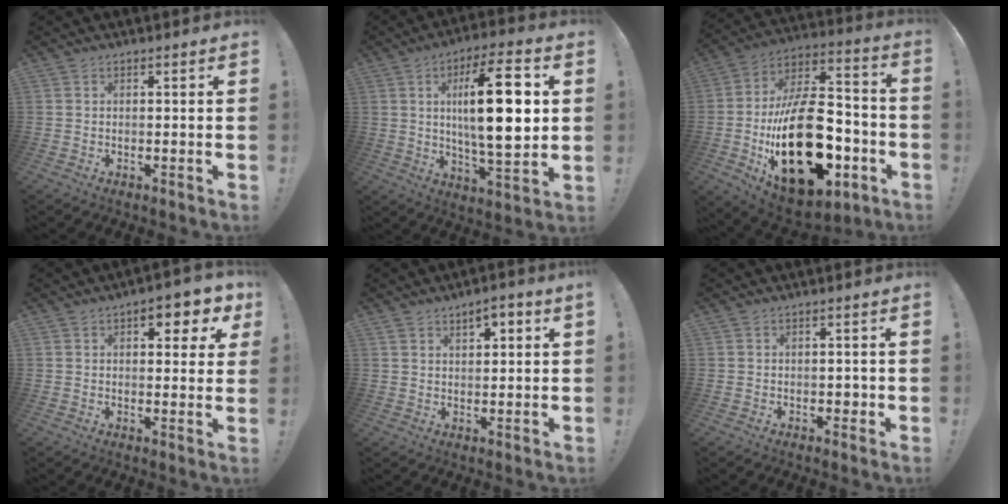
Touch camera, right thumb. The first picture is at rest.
{"total": 20.7, "force": [3.5, 6.3, 19.4], "torque": [-0.319, -0.009, 0.039]}
{"total": 32.6, "force": [-8.2, 18.2, 25.8], "torque": [-0.469, 0.054, -0.115]}
{"total": 6.7, "force": [3.1, 3.2, 5.1], "torque": [-0.047, -0.012, 0.045]}
{"total": 3.4, "force": [1.9, 1.4, 2.4], "torque": [-0.036, -0.006, 0.031]}
{"total": 1.9, "force": [-0.5, 1.5, 1.0], "torque": [-0.005, 0.003, -0.010]}